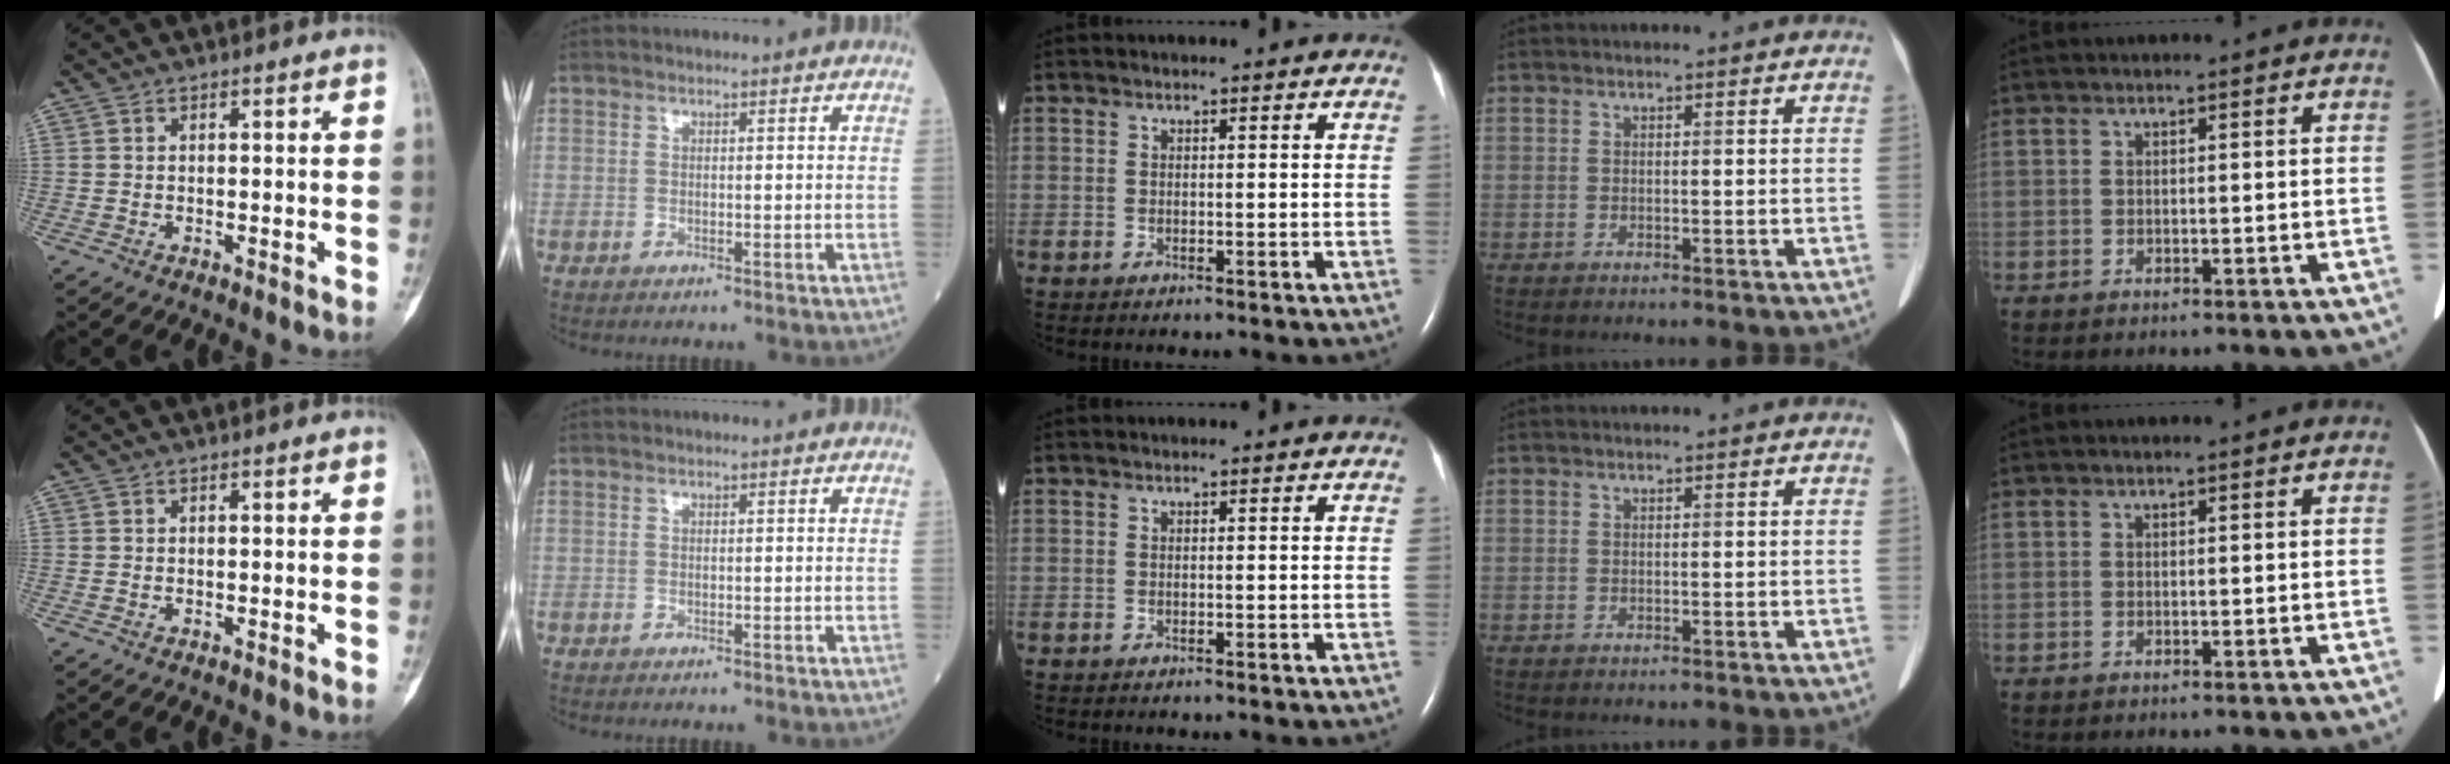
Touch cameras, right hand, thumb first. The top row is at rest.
{}